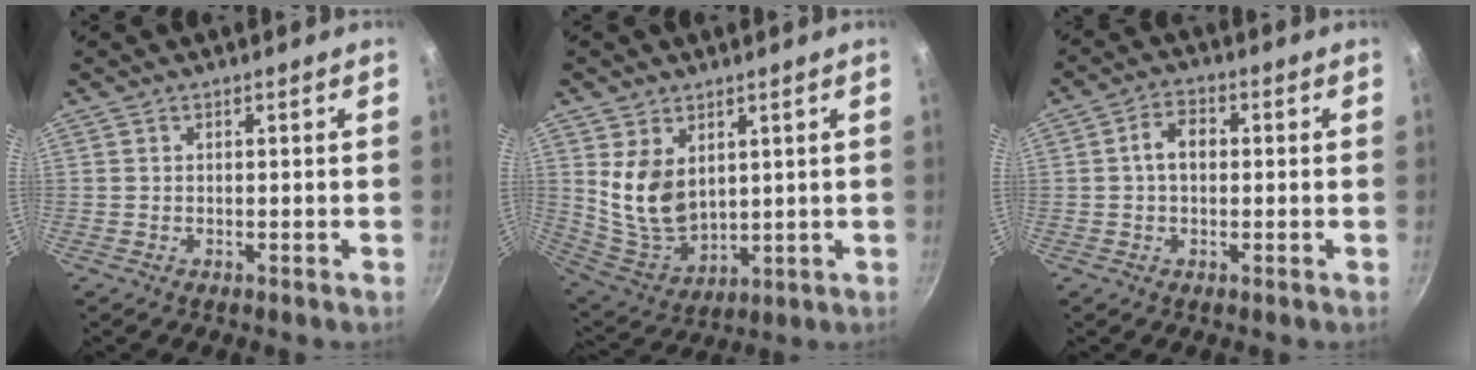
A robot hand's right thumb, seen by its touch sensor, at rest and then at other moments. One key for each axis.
{"total": 11.2, "fx": 3.2, "fy": 7.6, "fz": 7.6, "tx": -0.120, "ty": -0.038, "tz": 0.083}
{"total": 4.9, "fx": 0.2, "fy": 3.4, "fz": 3.5, "tx": -0.046, "ty": 0.016, "tz": -0.004}